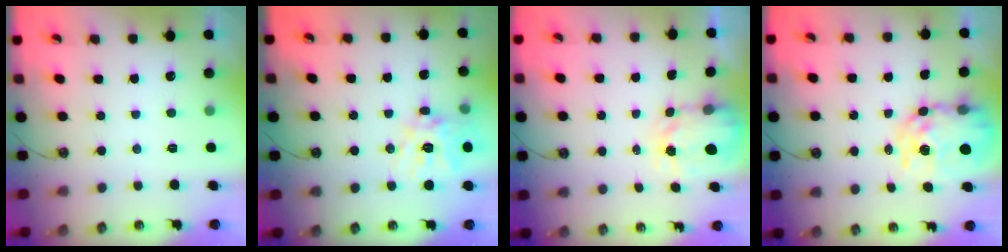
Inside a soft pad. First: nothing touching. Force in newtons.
{"total": 14.9, "press": 14.8, "slide": 1.9}
{"total": 3.4, "press": 3.4, "slide": 0.4}
{"total": 13.3, "press": 13.2, "slide": 1.1}